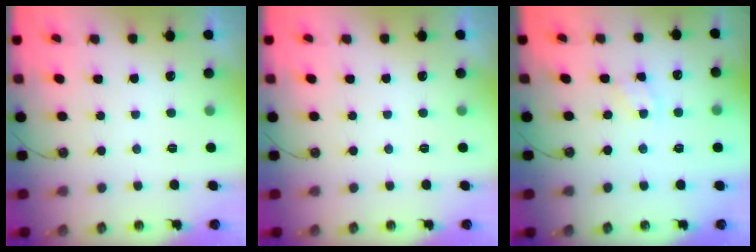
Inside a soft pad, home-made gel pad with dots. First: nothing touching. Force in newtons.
{"total": 0.0}
{"total": 2.8, "press": 2.8, "slide": 0.4}